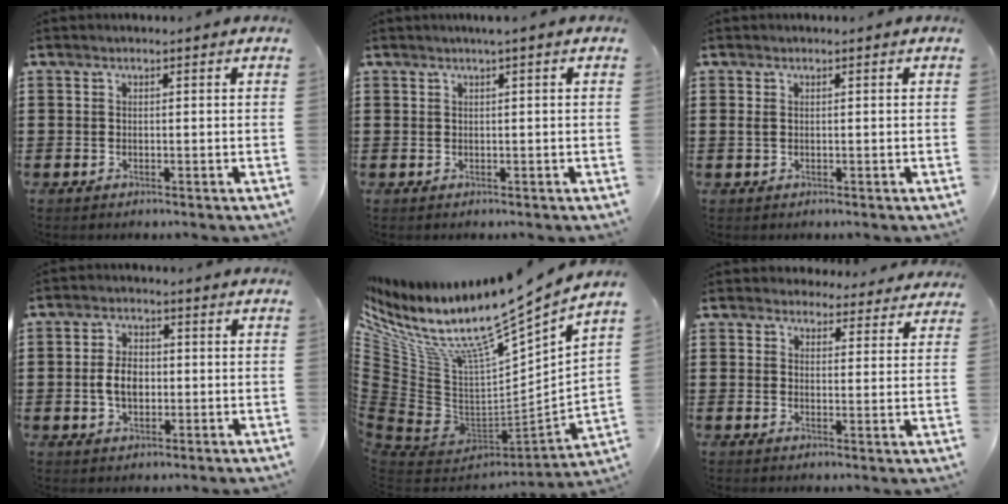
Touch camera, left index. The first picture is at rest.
{"total": 1.0, "force": [0.4, -0.2, 0.9], "torque": [-0.014, -0.001, 0.008]}
{"total": 0.8, "force": [0.1, 0.2, 0.7], "torque": [-0.024, -0.002, 0.000]}
{"total": 4.9, "force": [-0.2, 3.0, 3.9], "torque": [-0.076, 0.004, -0.009]}
{"total": 12.5, "force": [9.1, 3.1, 8.1], "torque": [-0.175, -0.071, 0.142]}
{"total": 3.9, "force": [3.8, 1.0, 0.4], "torque": [-0.013, -0.014, 0.069]}